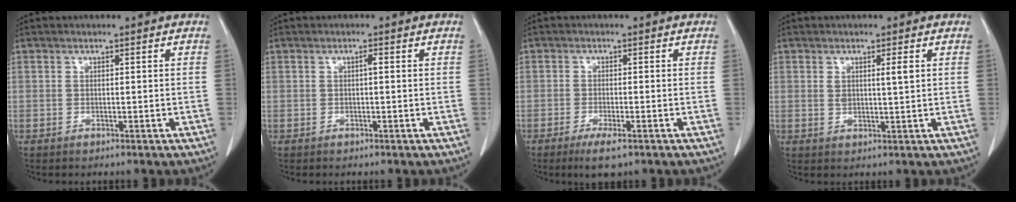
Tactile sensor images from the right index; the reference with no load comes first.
{"total": 0.8, "force": [0.1, 0.1, 0.8], "torque": [-0.014, 0.001, 0.001]}
{"total": 4.2, "force": [-2.6, 0.7, 3.2], "torque": [-0.059, -0.010, -0.042]}
{"total": 2.7, "force": [1.0, 0.4, 2.4], "torque": [-0.041, -0.002, 0.017]}